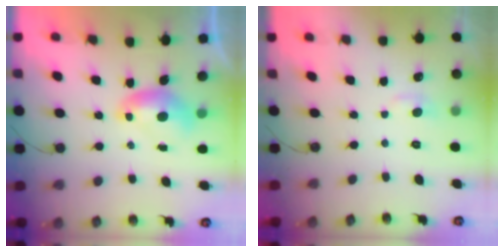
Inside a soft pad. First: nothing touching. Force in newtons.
{"total": 1.0, "press": 0.7, "slide": 0.8}